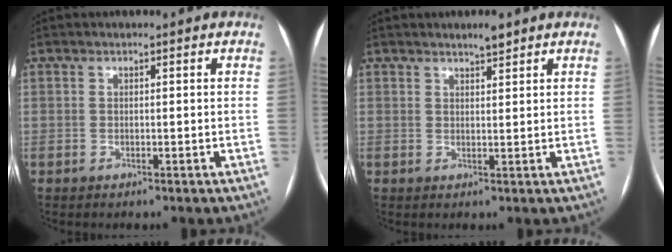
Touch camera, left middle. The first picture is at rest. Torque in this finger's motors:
{"motor_torque": [0.05, -0.10, -0.02, -0.01]}